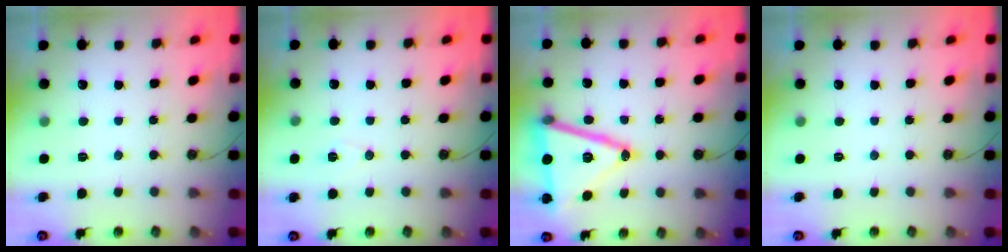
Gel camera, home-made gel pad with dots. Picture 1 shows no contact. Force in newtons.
{"total": 6.5, "press": 4.7, "slide": 4.5}
{"total": 21.4, "press": 21.1, "slide": 3.5}
{"total": 0.0}